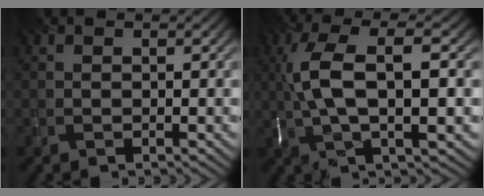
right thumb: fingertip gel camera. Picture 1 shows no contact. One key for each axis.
{"total": 8.8, "fx": 0.6, "fy": 2.5, "fz": 8.4, "tx": -0.177, "ty": 0.012, "tz": 0.006}